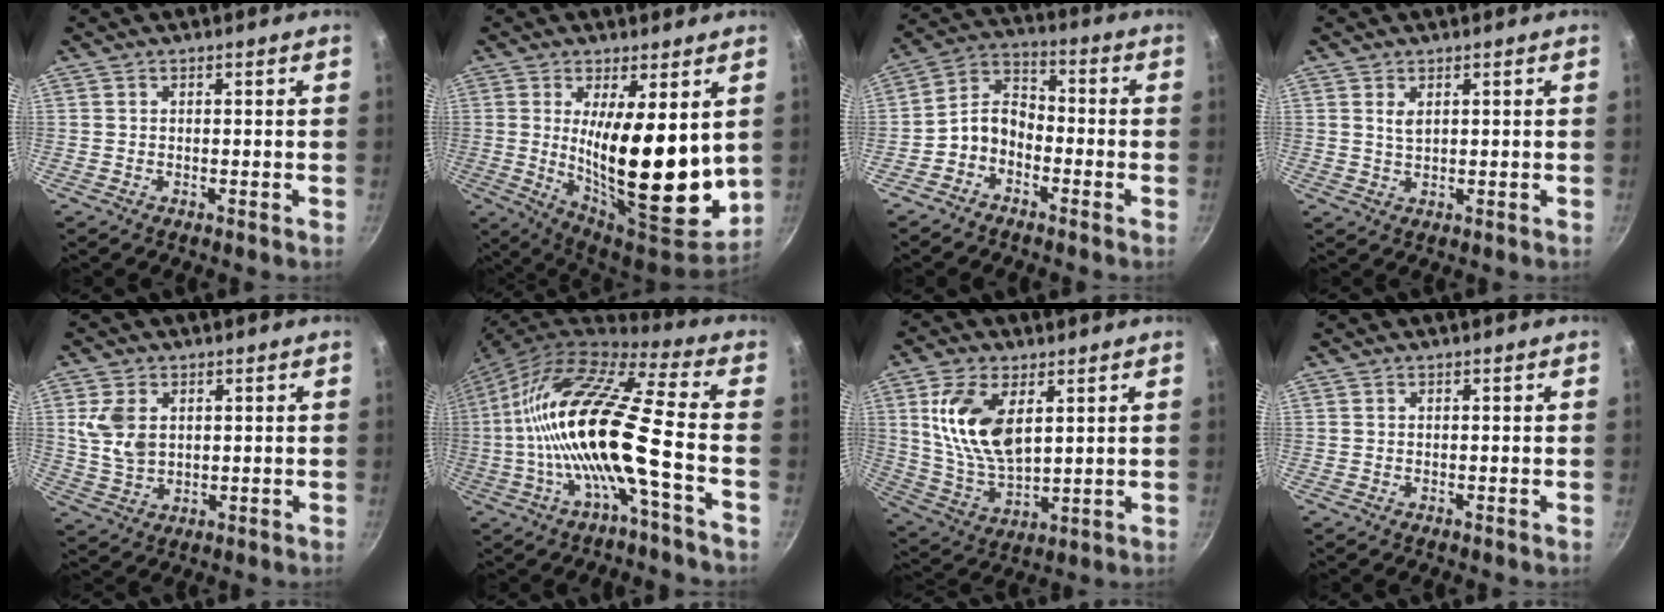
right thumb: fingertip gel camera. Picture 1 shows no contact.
{"total": 19.4, "force": [2.2, 6.7, 18.0], "torque": [-0.245, -0.043, 0.046]}
{"total": 7.3, "force": [-3.1, 5.1, 4.1], "torque": [-0.063, 0.051, -0.075]}
{"total": 2.1, "force": [0.9, 1.1, 1.6], "torque": [-0.027, -0.005, 0.019]}
{"total": 7.3, "force": [1.8, 5.1, 5.0], "torque": [-0.089, -0.012, 0.038]}
{"total": 19.2, "force": [-4.1, 3.1, 18.5], "torque": [-0.343, 0.039, -0.092]}
{"total": 14.3, "force": [4.4, 7.8, 11.2], "torque": [-0.206, -0.023, 0.094]}
{"total": 0.0}